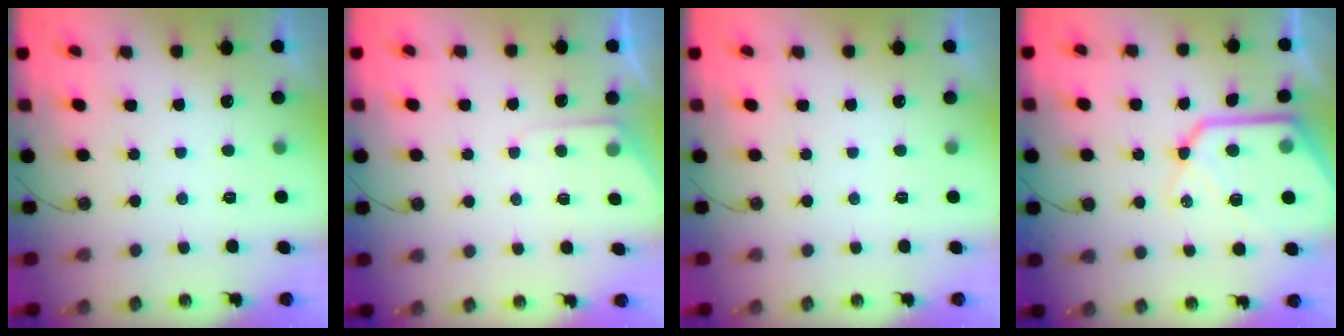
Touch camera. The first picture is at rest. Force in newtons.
{"total": 4.6, "press": 4.5, "slide": 0.6}
{"total": 0.0}
{"total": 20.4, "press": 20.3, "slide": 1.8}